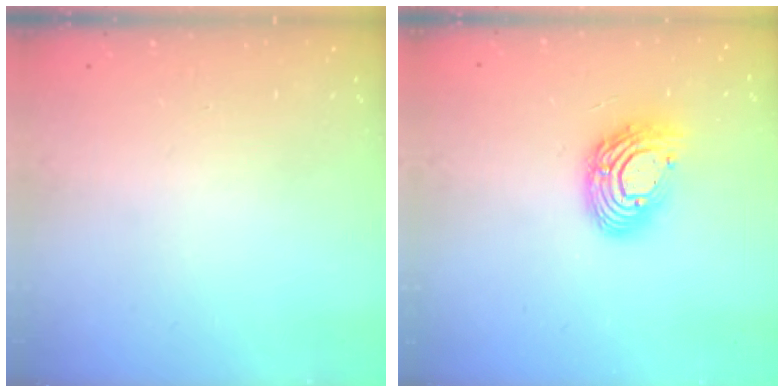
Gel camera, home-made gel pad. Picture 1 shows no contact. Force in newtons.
{"total": 12.4, "press": 12.4, "slide": 1.0}